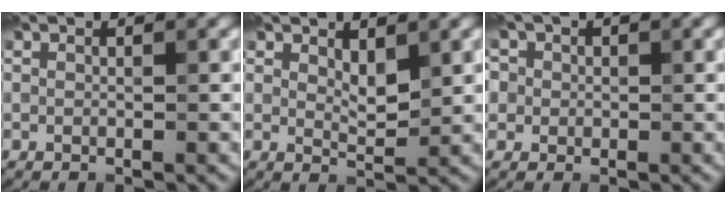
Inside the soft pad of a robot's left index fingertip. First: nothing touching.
{"total": 2.1, "force": [1.0, 0.9, 1.6], "torque": [-0.031, -0.001, 0.023]}
{"total": 6.0, "force": [2.2, 5.1, 2.3], "torque": [-0.051, 0.038, 0.001]}